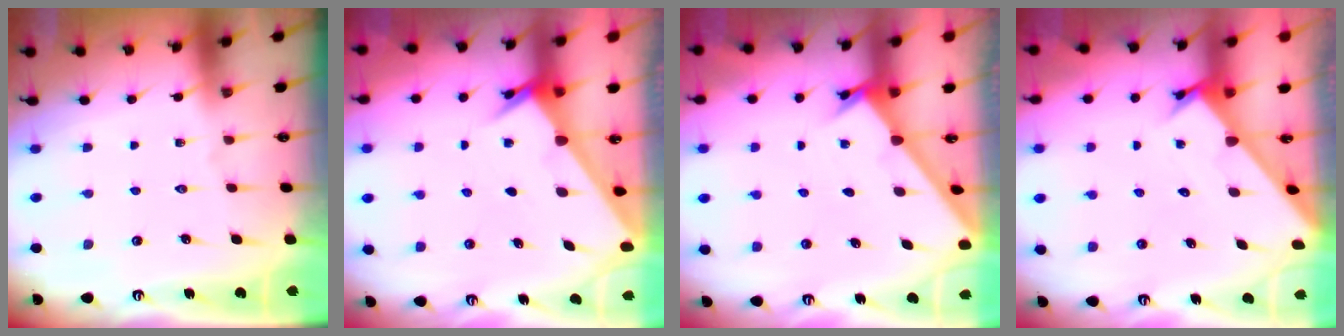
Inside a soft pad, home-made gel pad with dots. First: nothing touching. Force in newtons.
{"total": 2.6, "press": 2.6, "slide": 0.2}
{"total": 2.0, "press": 2.0, "slide": 0.1}
{"total": 2.2, "press": 2.2, "slide": 0.1}